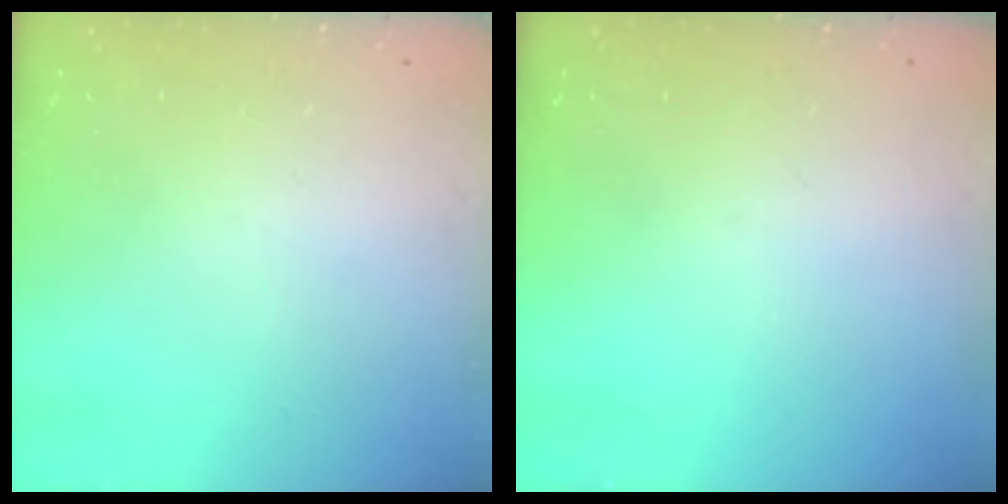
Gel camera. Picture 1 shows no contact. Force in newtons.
{"total": 0.0}